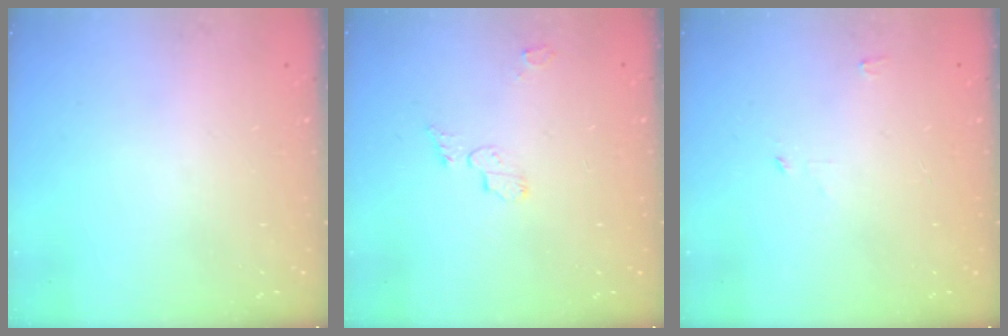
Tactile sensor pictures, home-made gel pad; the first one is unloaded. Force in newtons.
{"total": 5.4, "press": 5.4, "slide": 0.2}
{"total": 2.4, "press": 2.4, "slide": 0.2}